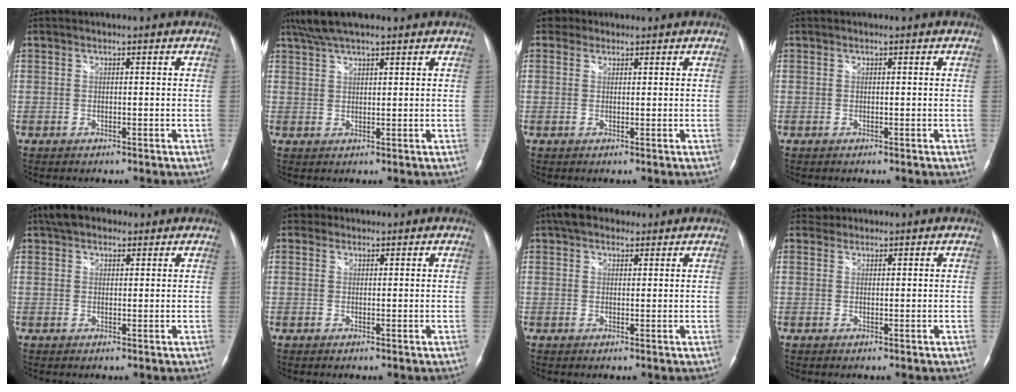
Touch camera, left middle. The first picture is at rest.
{"total": 8.0, "force": [6.2, 1.7, 4.7], "torque": [-0.085, 0.034, 0.108]}
{"total": 2.0, "force": [1.2, 1.6, 0.1], "torque": [0.002, 0.015, 0.016]}
{"total": 0.0}
{"total": 5.1, "force": [3.5, 2.8, 2.4], "torque": [-0.043, 0.027, 0.062]}
{"total": 1.5, "force": [0.9, 1.2, 0.1], "torque": [0.005, 0.011, 0.009]}
{"total": 5.3, "force": [3.9, 2.8, 2.2], "torque": [-0.039, 0.031, 0.068]}
{"total": 1.2, "force": [0.9, 0.5, -0.4], "torque": [0.005, 0.008, 0.014]}